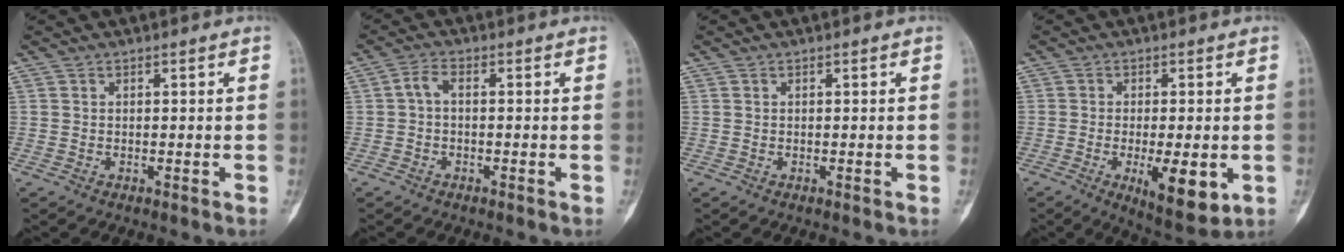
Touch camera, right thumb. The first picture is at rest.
{"total": 2.5, "force": [-0.3, 1.2, 2.2], "torque": [-0.041, 0.009, -0.010]}
{"total": 0.0}
{"total": 9.9, "force": [-2.6, 3.4, 8.9], "torque": [-0.127, -0.020, -0.034]}